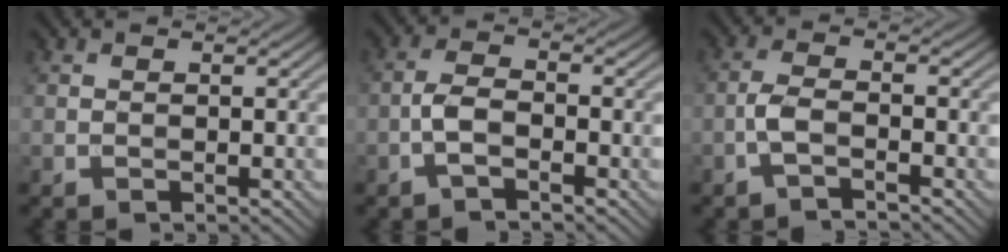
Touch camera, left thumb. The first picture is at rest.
{"total": 3.0, "force": [-1.6, 1.0, 2.4], "torque": [-0.055, 0.005, -0.041]}
{"total": 2.9, "force": [-1.7, 0.7, 2.2], "torque": [-0.051, 0.005, -0.043]}